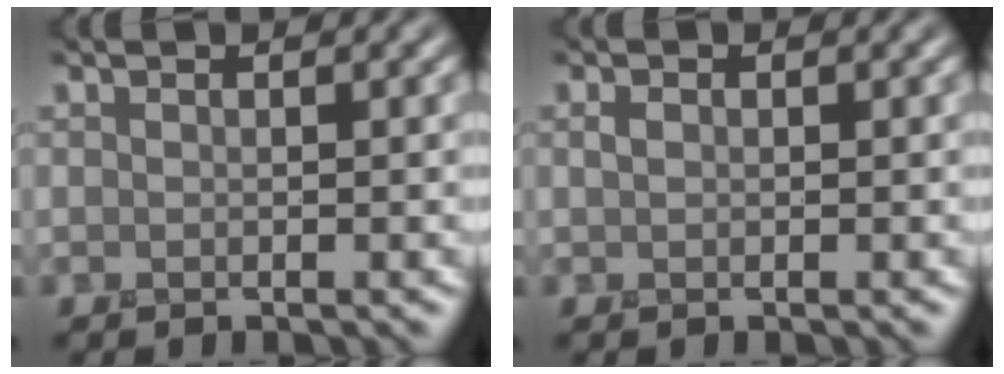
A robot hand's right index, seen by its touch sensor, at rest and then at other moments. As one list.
[{"total": 0.6, "force": [-0.1, 0.4, 0.4], "torque": [-0.010, 0.000, -0.005]}]